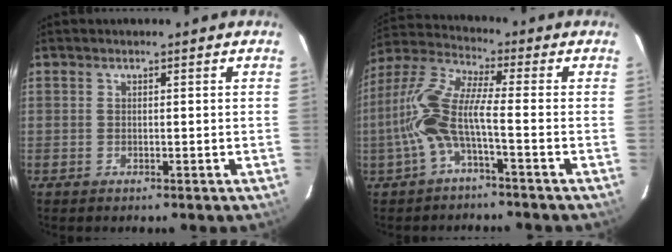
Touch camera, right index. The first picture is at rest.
{"total": 10.0, "force": [-3.0, 1.5, 9.4], "torque": [-0.217, 0.011, -0.063]}